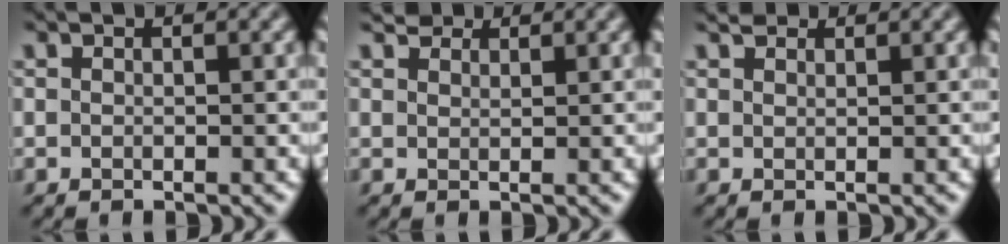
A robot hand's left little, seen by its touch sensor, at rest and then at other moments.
{"total": 1.8, "force": [1.6, 0.7, 0.5], "torque": [-0.016, -0.001, 0.033]}
{"total": 1.1, "force": [1.0, 0.4, 0.3], "torque": [-0.011, 0.006, 0.019]}